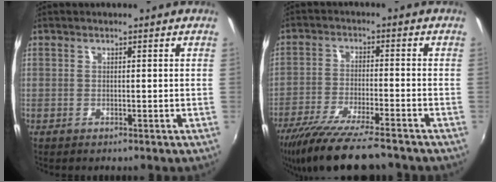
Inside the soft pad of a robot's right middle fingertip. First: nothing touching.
{"total": 14.7, "force": [-12.1, 1.7, 8.1], "torque": [-0.169, -0.041, -0.205]}